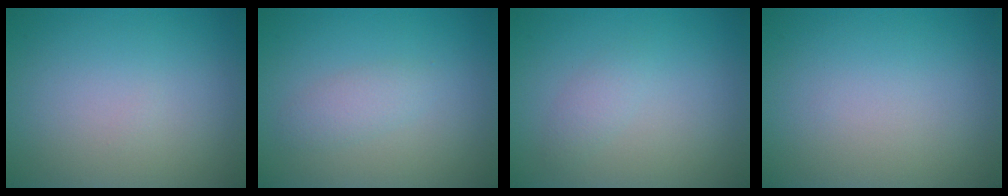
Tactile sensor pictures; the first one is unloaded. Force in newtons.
{"total": 1.6, "press": 1.6, "slide": 0.0}
{"total": 1.2, "press": 1.2, "slide": 0.0}
{"total": 0.0}